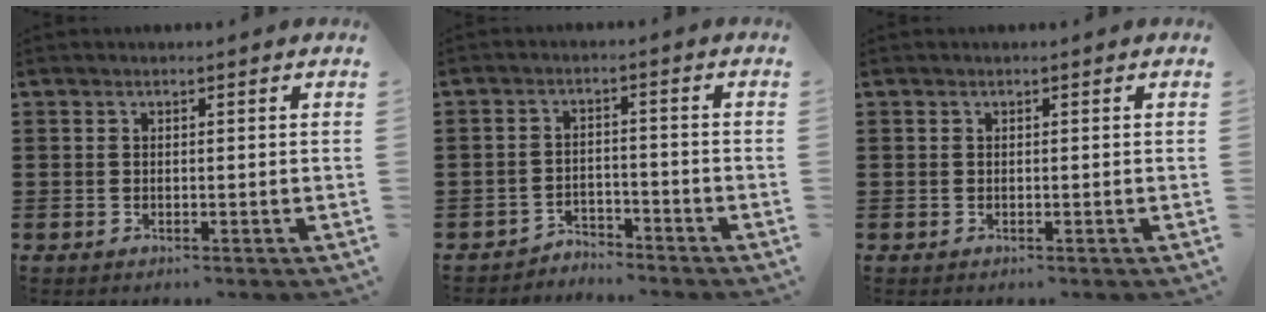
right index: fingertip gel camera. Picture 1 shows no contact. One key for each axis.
{"total": 3.1, "fx": -3.1, "fy": 0.5, "fz": -0.2, "tx": -0.006, "ty": 0.001, "tz": -0.067}
{"total": 0.0}